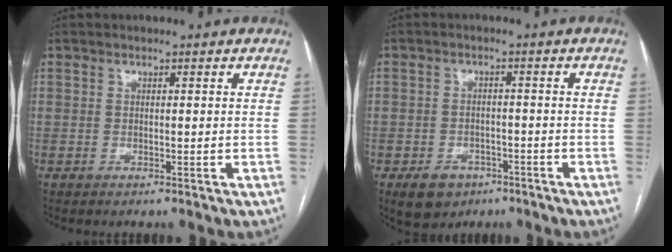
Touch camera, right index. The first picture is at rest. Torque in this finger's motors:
{"motor_torque": [-0.17, -0.24, -0.34, -0.11]}